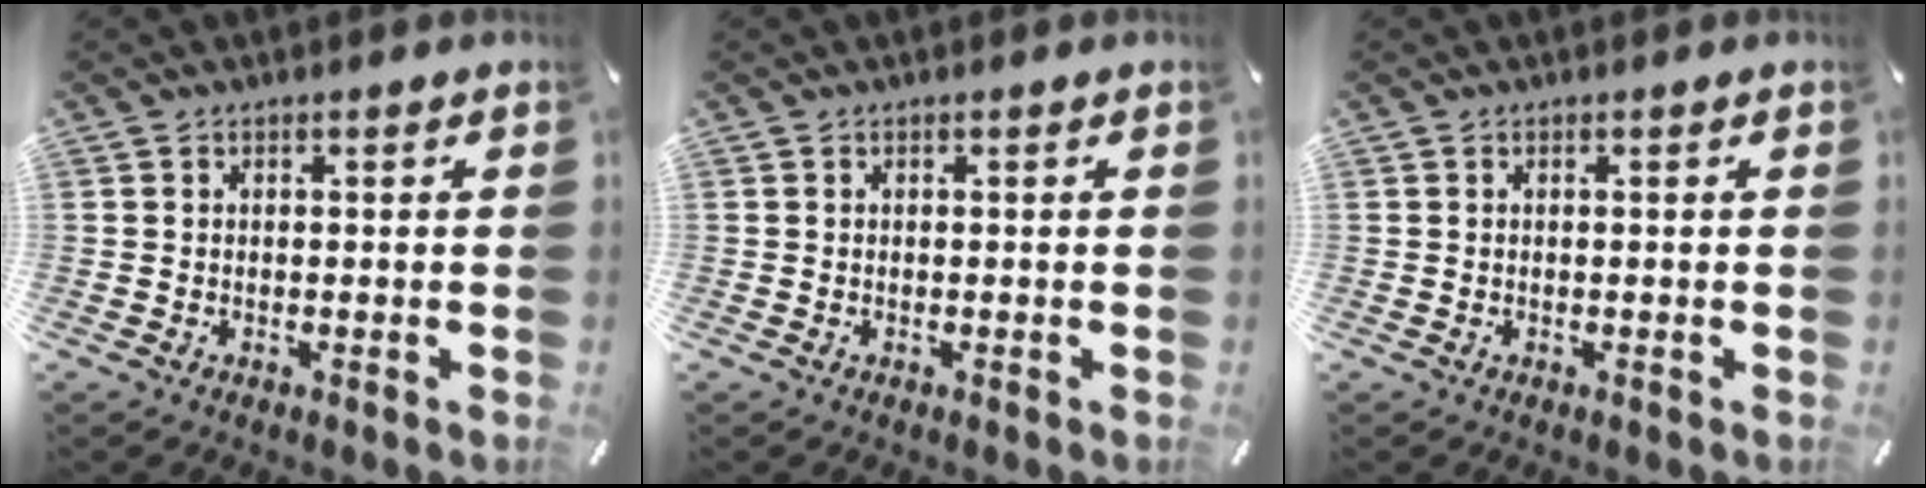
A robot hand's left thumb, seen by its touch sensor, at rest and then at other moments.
{"total": 0.0}
{"total": 0.0}